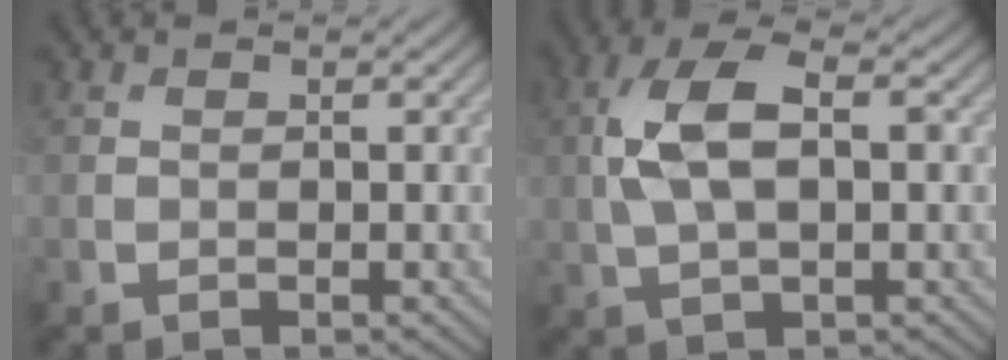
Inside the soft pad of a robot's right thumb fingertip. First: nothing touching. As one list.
[{"total": 7.8, "force": [0.7, 3.6, 6.9], "torque": [-0.151, 0.015, 0.007]}]